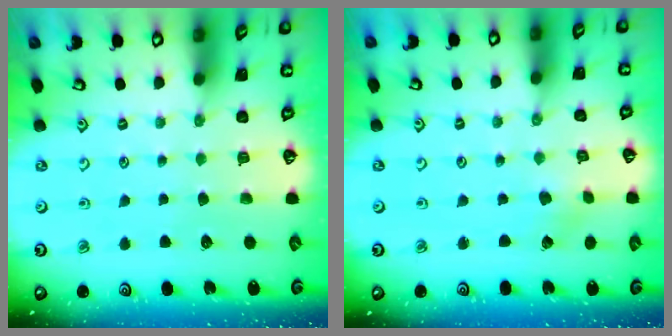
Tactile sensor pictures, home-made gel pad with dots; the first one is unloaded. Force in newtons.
{"total": 0.5, "press": 0.5, "slide": 0.0}